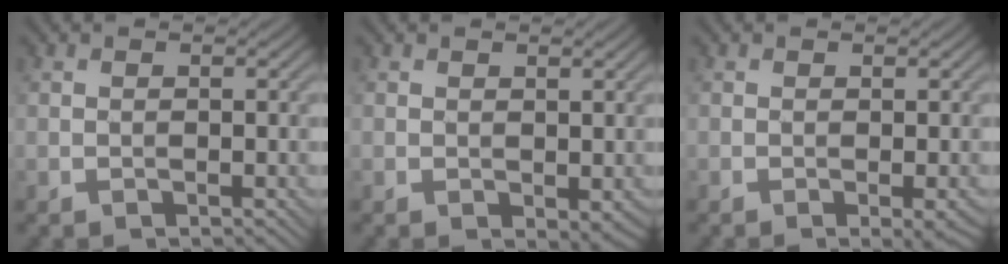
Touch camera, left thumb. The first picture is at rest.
{"total": 1.0, "force": [0.1, 0.7, 0.7], "torque": [-0.012, -0.004, 0.005]}
{"total": 1.0, "force": [-0.4, -0.1, 0.9], "torque": [-0.019, 0.000, -0.008]}